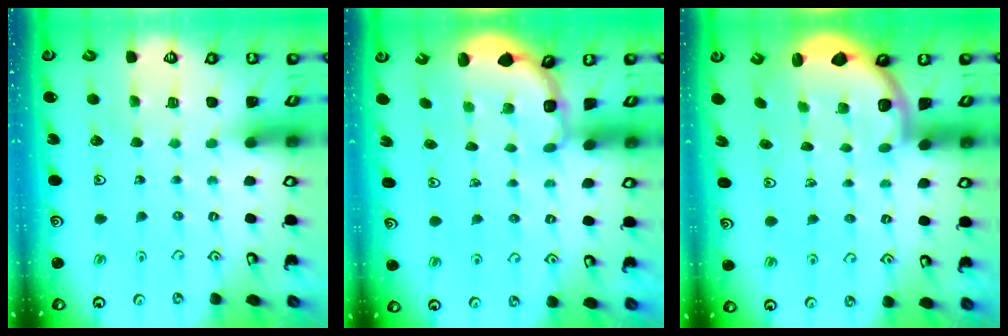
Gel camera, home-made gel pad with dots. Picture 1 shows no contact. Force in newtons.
{"total": 3.1, "press": 2.2, "slide": 2.2}
{"total": 2.5, "press": 2.4, "slide": 0.7}